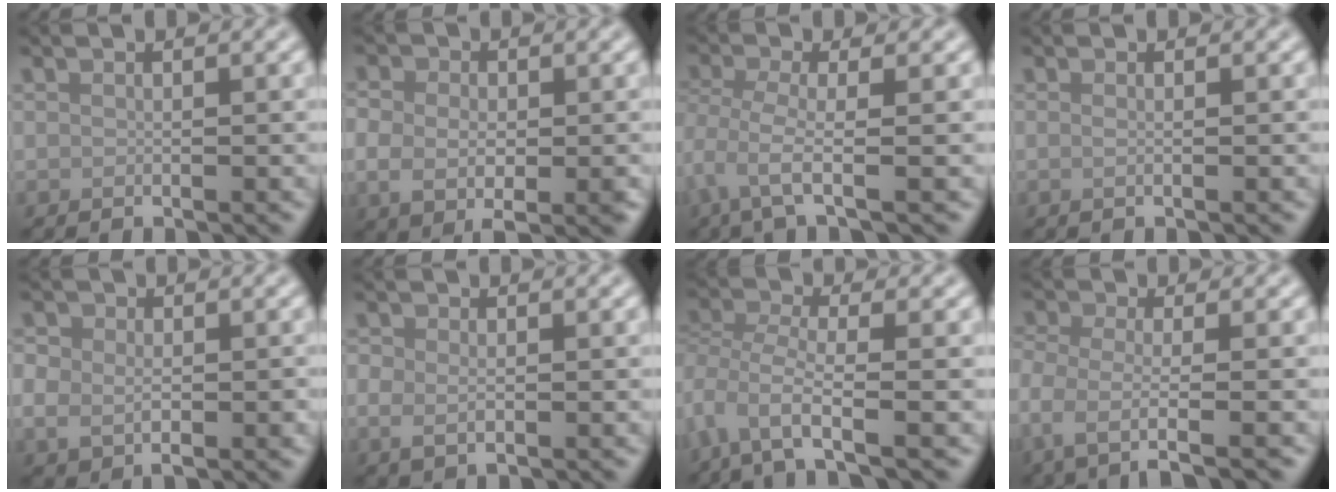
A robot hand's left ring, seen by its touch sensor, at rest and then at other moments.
{"total": 4.8, "force": [-0.8, 3.2, 3.5], "torque": [-0.058, -0.009, -0.009]}
{"total": 2.8, "force": [-0.6, 0.6, 2.7], "torque": [-0.062, -0.006, -0.019]}
{"total": 0.7, "force": [0.0, 0.3, 0.7], "torque": [-0.010, -0.002, -0.004]}
{"total": 4.6, "force": [-0.7, 3.5, 2.9], "torque": [-0.046, -0.009, -0.010]}
{"total": 2.1, "force": [-0.3, 1.5, 1.5], "torque": [-0.032, -0.006, -0.007]}
{"total": 4.7, "force": [-2.2, 1.5, 3.9], "torque": [-0.085, -0.006, -0.054]}
{"total": 4.0, "force": [-2.0, 1.2, 3.3], "torque": [-0.059, -0.007, -0.047]}